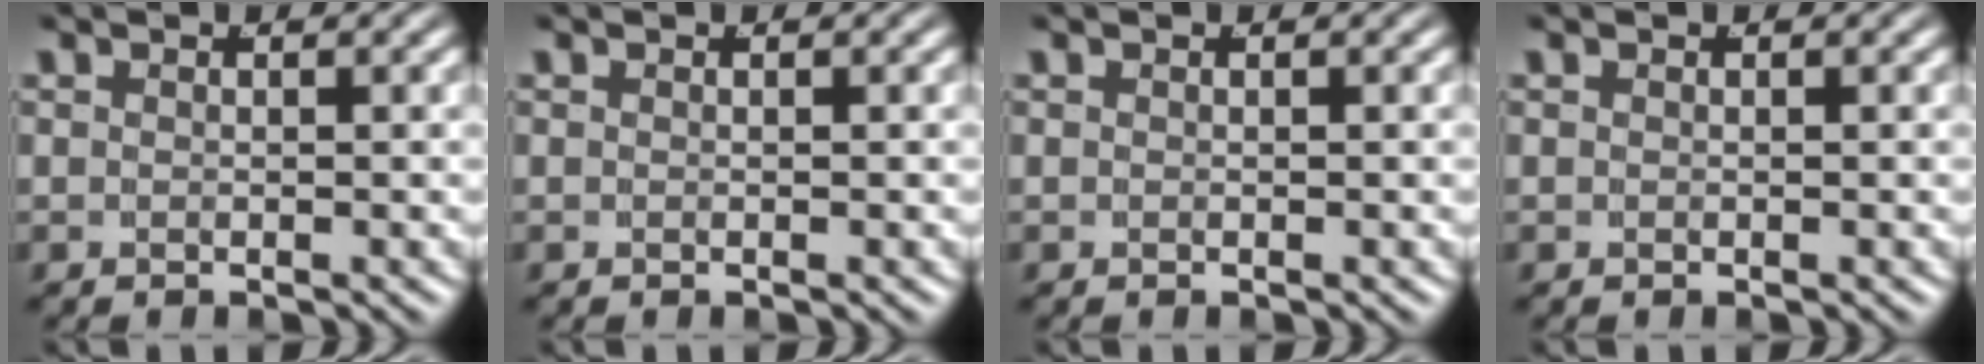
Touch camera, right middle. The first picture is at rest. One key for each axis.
{"total": 0.0}
{"total": 0.0}
{"total": 0.0}